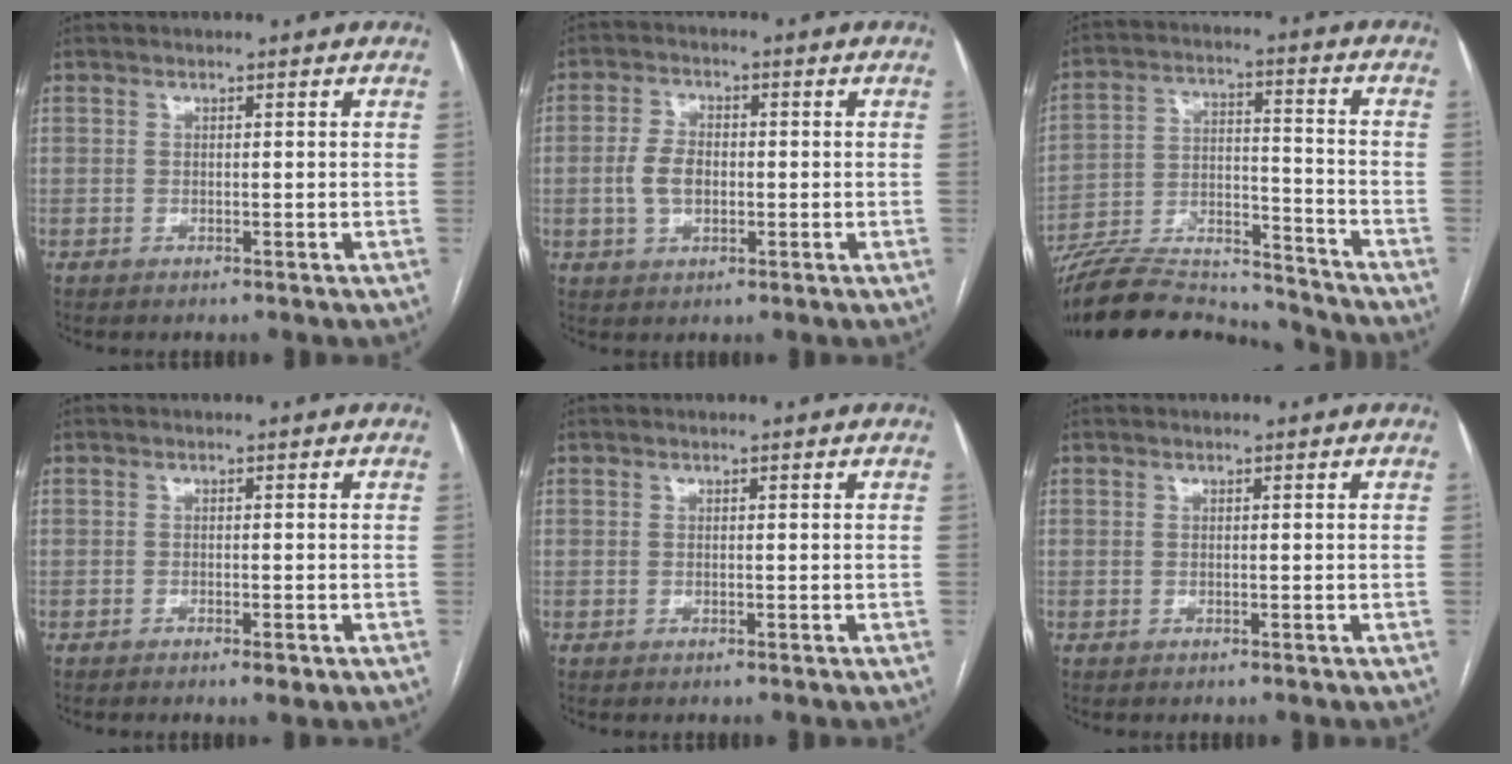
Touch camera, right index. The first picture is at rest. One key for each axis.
{"total": 5.2, "fx": -0.6, "fy": 3.2, "fz": 4.1, "tx": -0.090, "ty": 0.010, "tz": -0.009}
{"total": 21.7, "fx": -20.5, "fy": 3.4, "fz": 6.2, "tx": -0.152, "ty": -0.001, "tz": -0.327}
{"total": 1.5, "fx": -0.9, "fy": 0.3, "fz": 1.2, "tx": -0.018, "ty": -0.002, "tz": -0.013}
{"total": 0.0}
{"total": 0.0}